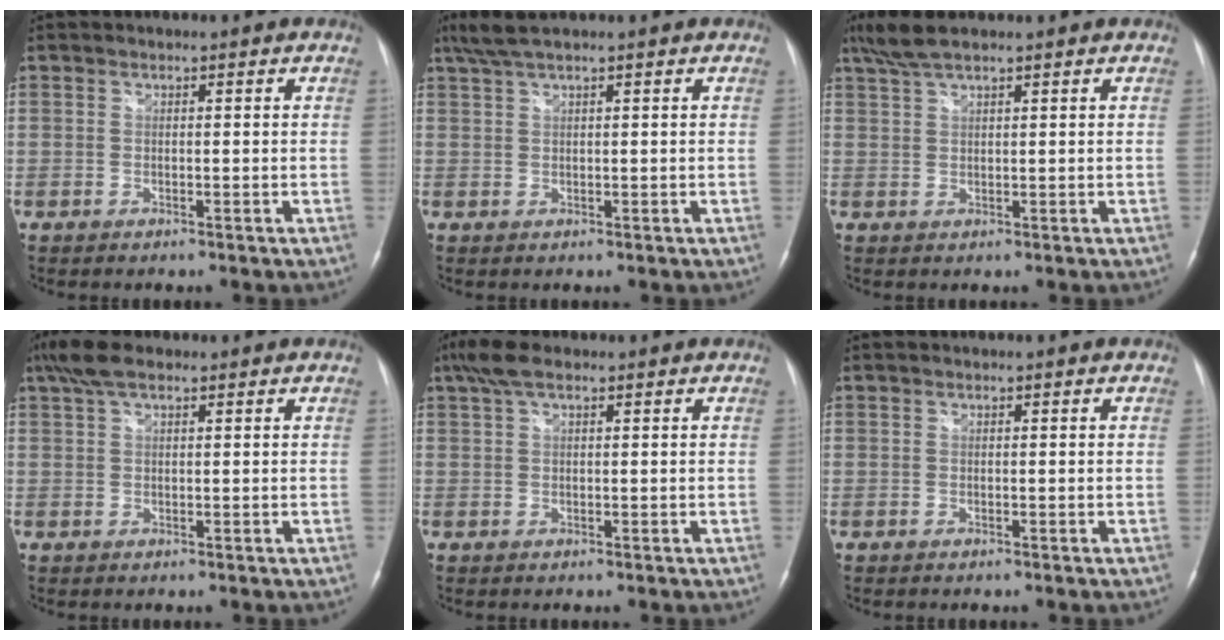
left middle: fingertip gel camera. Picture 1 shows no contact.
{"total": 3.7, "force": [2.8, 0.0, 2.5], "torque": [-0.059, 0.018, 0.058]}
{"total": 4.5, "force": [3.6, 0.6, 2.8], "torque": [-0.066, 0.015, 0.073]}
{"total": 5.1, "force": [3.5, 1.7, 3.3], "torque": [-0.079, 0.025, 0.068]}
{"total": 4.2, "force": [2.7, 1.3, 2.9], "torque": [-0.070, 0.025, 0.054]}
{"total": 0.0}